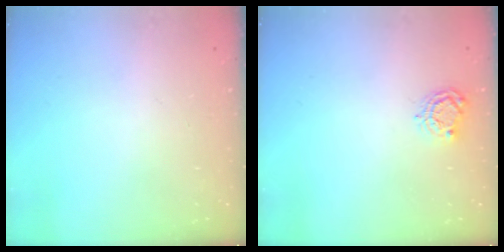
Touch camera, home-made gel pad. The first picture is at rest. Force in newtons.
{"total": 5.7, "press": 5.7, "slide": 0.2}